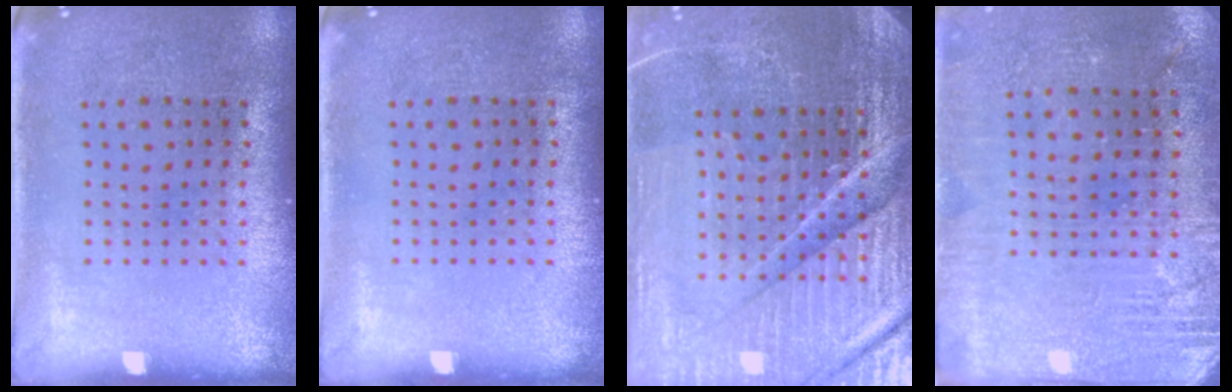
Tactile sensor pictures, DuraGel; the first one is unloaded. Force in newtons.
{"total": 0.0}
{"total": 5.8, "press": 5.3, "slide": 2.4}
{"total": 2.8, "press": 2.7, "slide": 0.6}